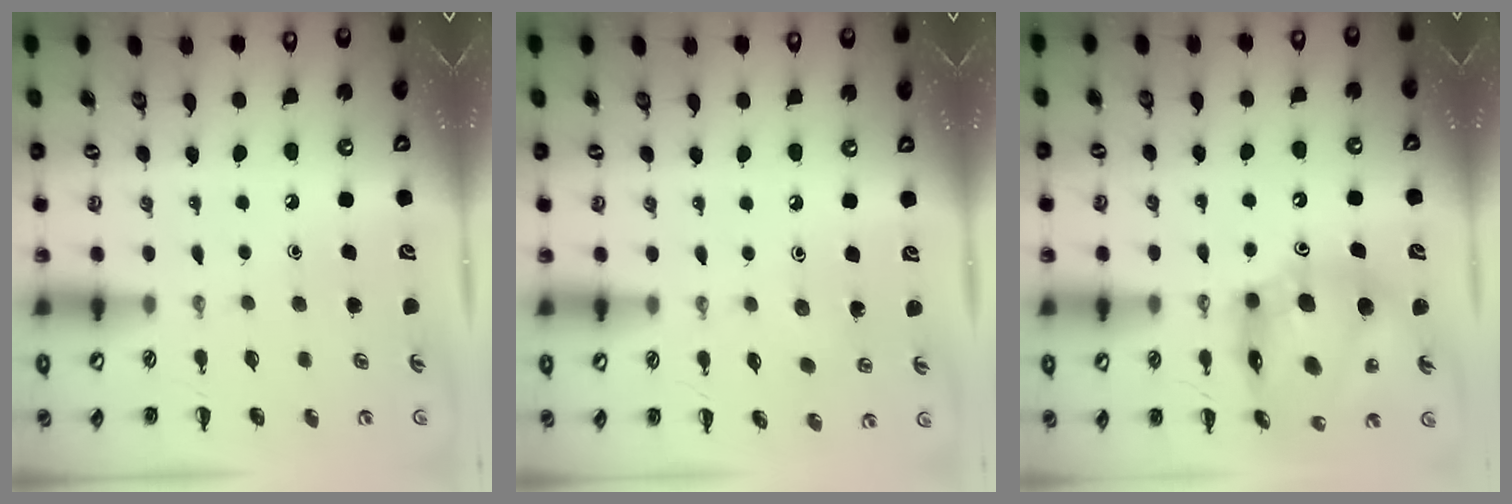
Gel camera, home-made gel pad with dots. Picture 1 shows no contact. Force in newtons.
{"total": 2.9, "press": 2.7, "slide": 0.8}
{"total": 16.2, "press": 15.4, "slide": 4.8}